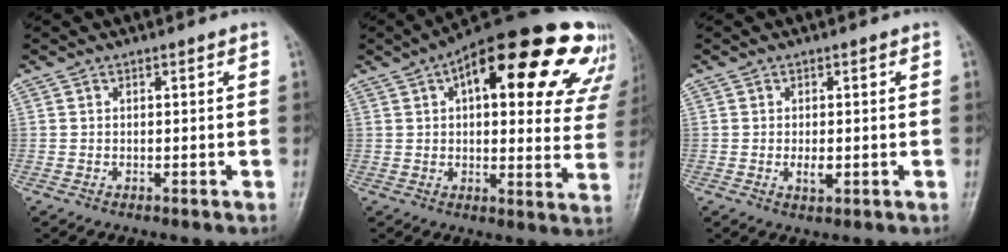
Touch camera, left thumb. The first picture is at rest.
{"total": 27.3, "force": [13.4, 10.8, 21.2], "torque": [-0.253, 0.009, 0.166]}
{"total": 2.4, "force": [-0.3, 1.2, 2.0], "torque": [-0.037, -0.005, -0.007]}